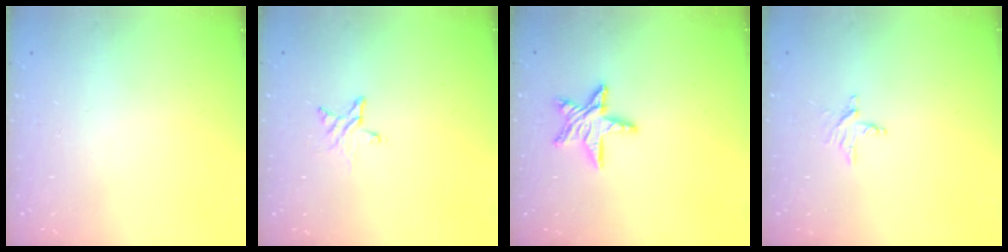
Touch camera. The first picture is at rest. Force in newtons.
{"total": 4.1, "press": 4.1, "slide": 0.4}
{"total": 10.4, "press": 10.4, "slide": 0.8}
{"total": 3.5, "press": 3.5, "slide": 0.3}